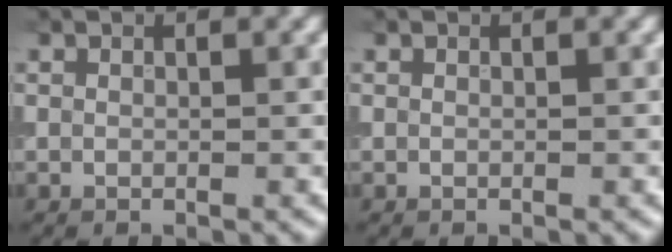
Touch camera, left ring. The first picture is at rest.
{"total": 0.0}